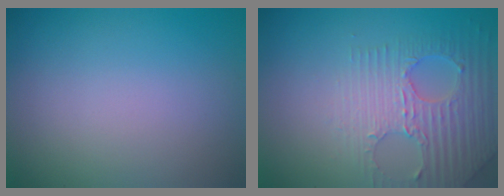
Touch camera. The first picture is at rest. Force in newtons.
{"total": 3.5, "press": 3.5, "slide": 0.6}